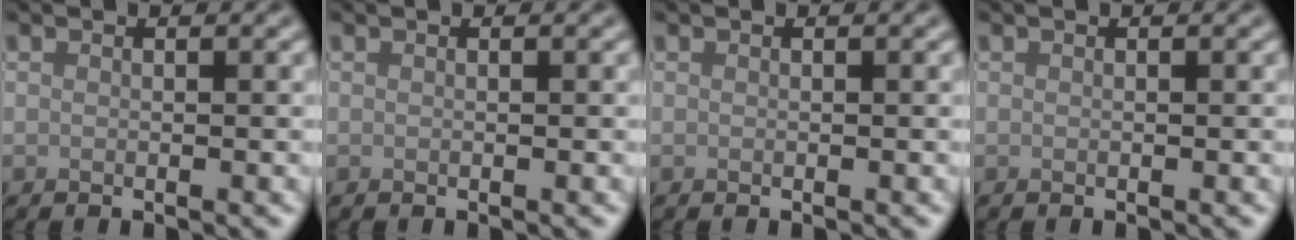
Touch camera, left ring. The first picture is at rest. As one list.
[{"total": 0.0}, {"total": 0.0}, {"total": 0.0}]